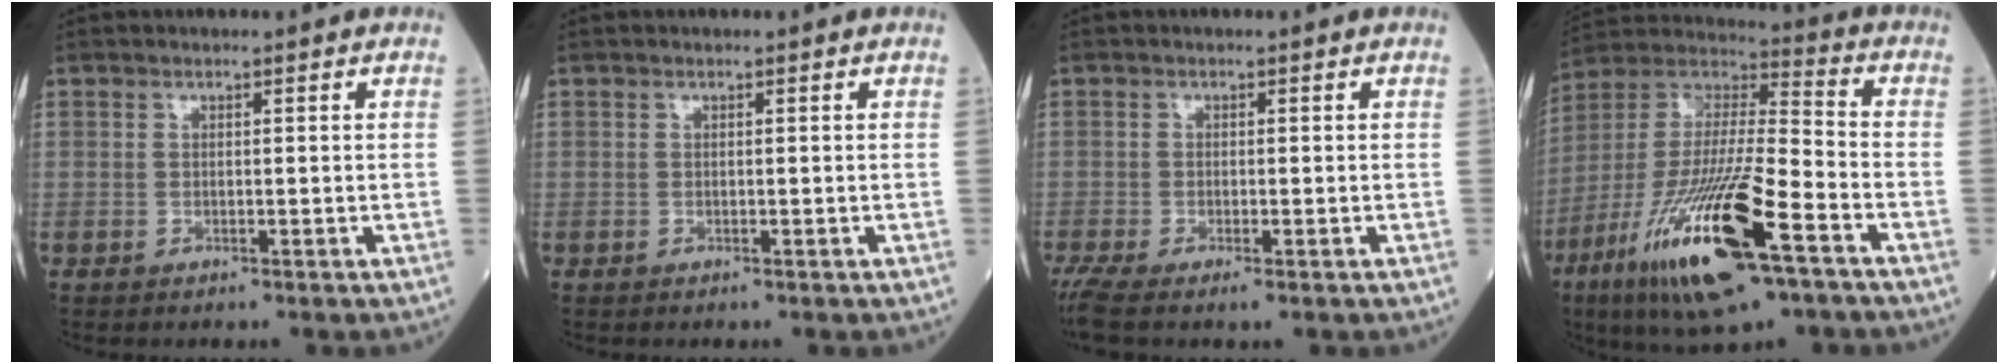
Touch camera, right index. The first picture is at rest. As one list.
[{"total": 0.0}, {"total": 4.3, "force": [-3.1, 0.5, 3.0], "torque": [-0.061, -0.011, -0.059]}, {"total": 22.9, "force": [-11.3, 3.9, 19.5], "torque": [-0.405, -0.050, -0.204]}]